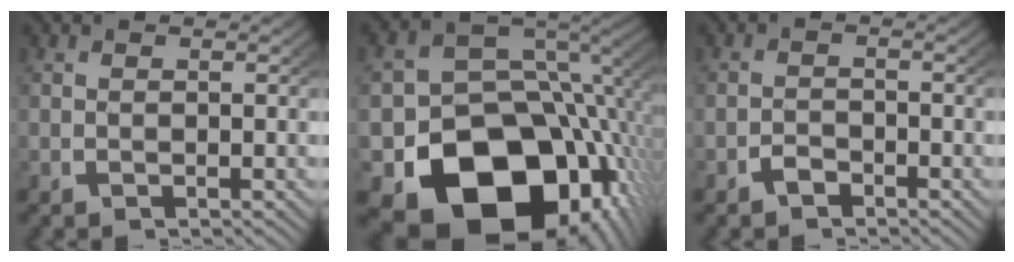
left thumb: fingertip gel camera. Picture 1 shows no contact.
{"total": 21.2, "force": [-7.0, 14.4, 13.9], "torque": [-0.254, -0.083, -0.079]}
{"total": 1.5, "force": [-1.2, 0.7, 0.3], "torque": [-0.005, -0.006, -0.022]}